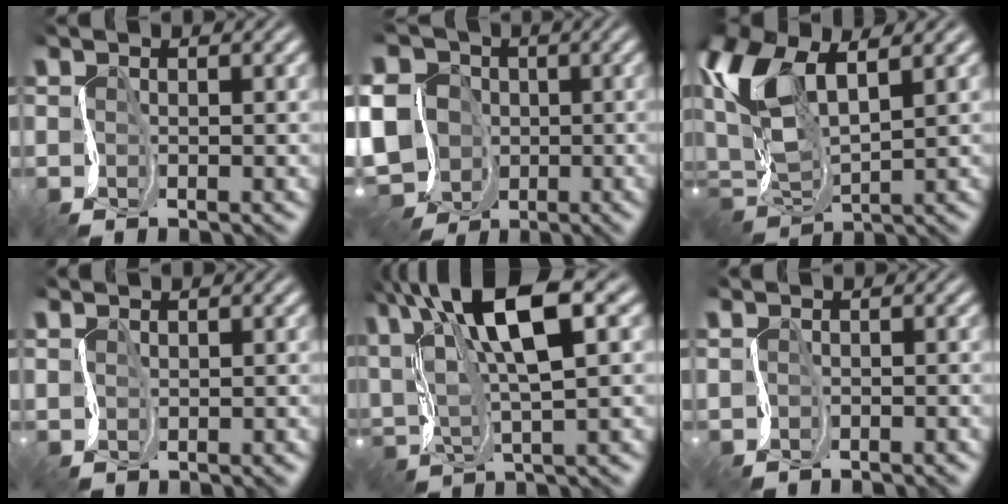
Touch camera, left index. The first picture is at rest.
{"total": 11.7, "force": [-3.0, 10.3, 4.8], "torque": [-0.111, -0.018, -0.082]}
{"total": 6.3, "force": [2.2, 3.3, 4.9], "torque": [-0.120, 0.009, 0.045]}
{"total": 0.8, "force": [0.3, 0.8, 0.1], "torque": [0.007, 0.001, 0.018]}
{"total": 12.4, "force": [6.0, 4.1, 10.1], "torque": [-0.195, 0.016, 0.107]}
{"total": 0.9, "force": [-0.4, 0.2, -0.7], "torque": [0.007, -0.004, -0.007]}